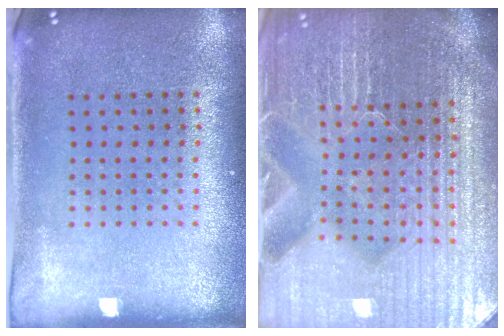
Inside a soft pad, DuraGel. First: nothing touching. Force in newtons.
{"total": 6.1, "press": 5.5, "slide": 2.7}